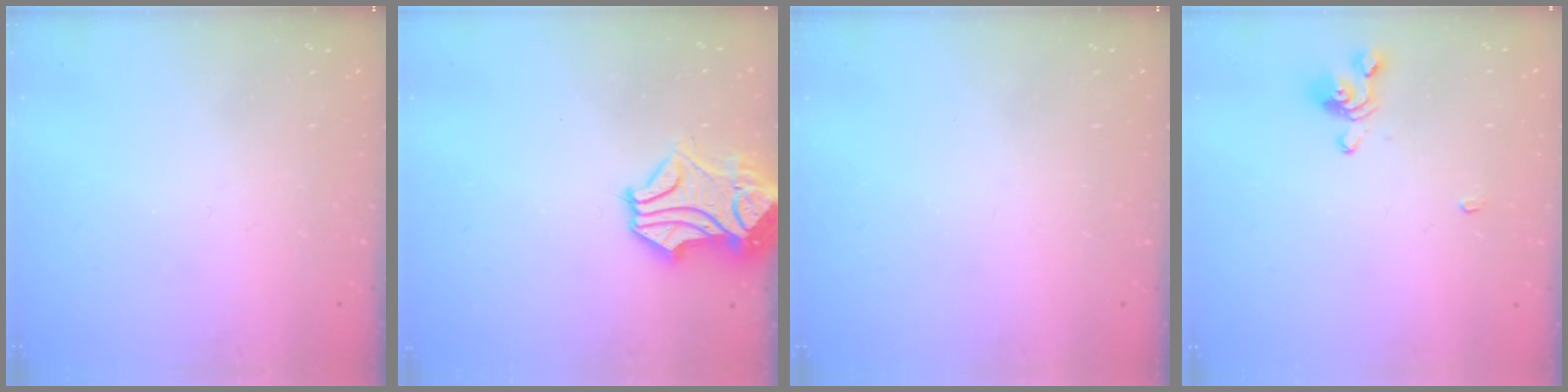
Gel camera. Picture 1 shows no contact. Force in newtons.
{"total": 3.2, "press": 2.8, "slide": 1.6}
{"total": 0.0}
{"total": 5.4, "press": 5.2, "slide": 1.1}